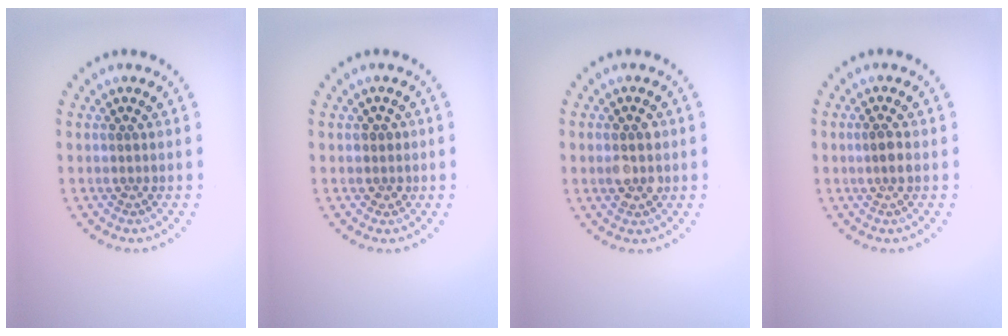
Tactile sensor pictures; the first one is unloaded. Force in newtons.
{"total": 1.2, "press": 1.1, "slide": 0.6}
{"total": 2.8, "press": 2.8, "slide": 0.1}
{"total": 1.4, "press": 1.3, "slide": 0.6}